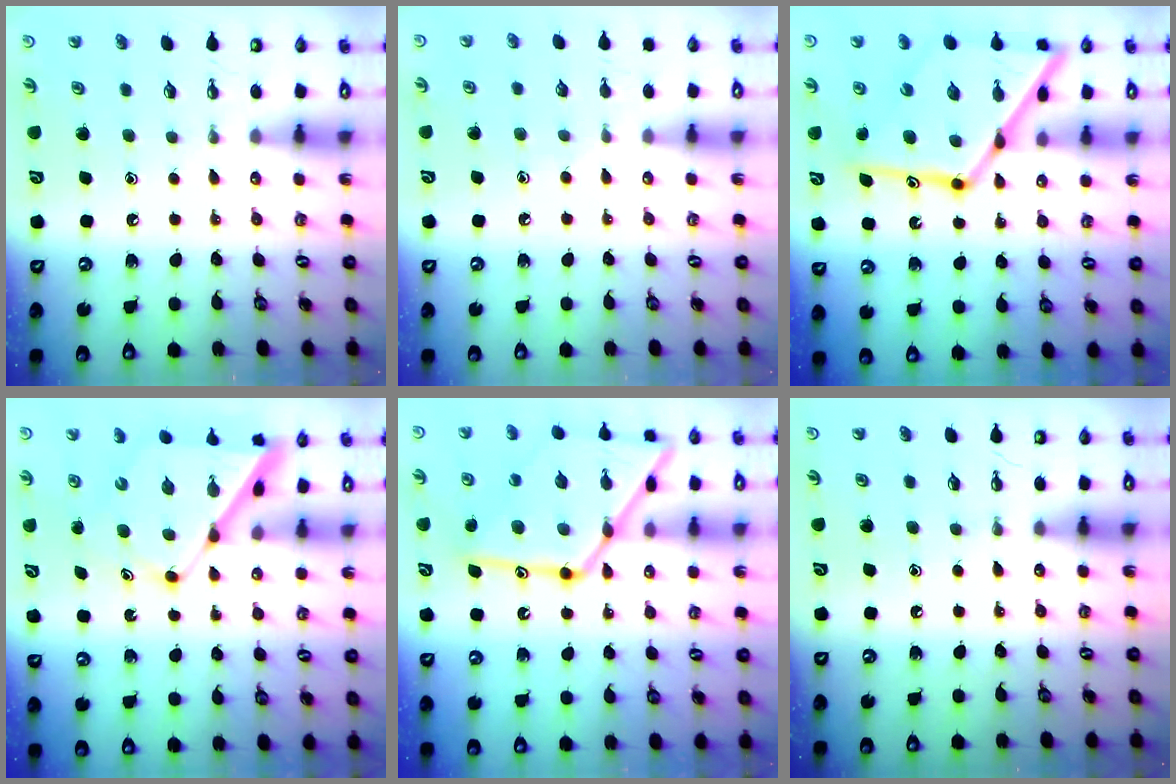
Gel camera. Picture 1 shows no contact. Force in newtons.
{"total": 4.0, "press": 4.0, "slide": 0.6}
{"total": 23.0, "press": 22.9, "slide": 1.8}
{"total": 11.8, "press": 11.7, "slide": 1.1}
{"total": 21.4, "press": 21.3, "slide": 1.6}
{"total": 0.0}